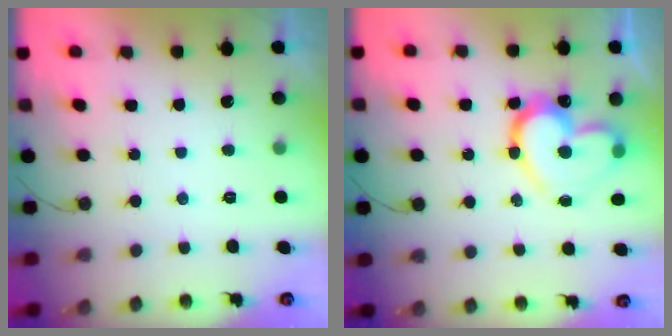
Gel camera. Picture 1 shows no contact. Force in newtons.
{"total": 18.1, "press": 18.1, "slide": 1.5}